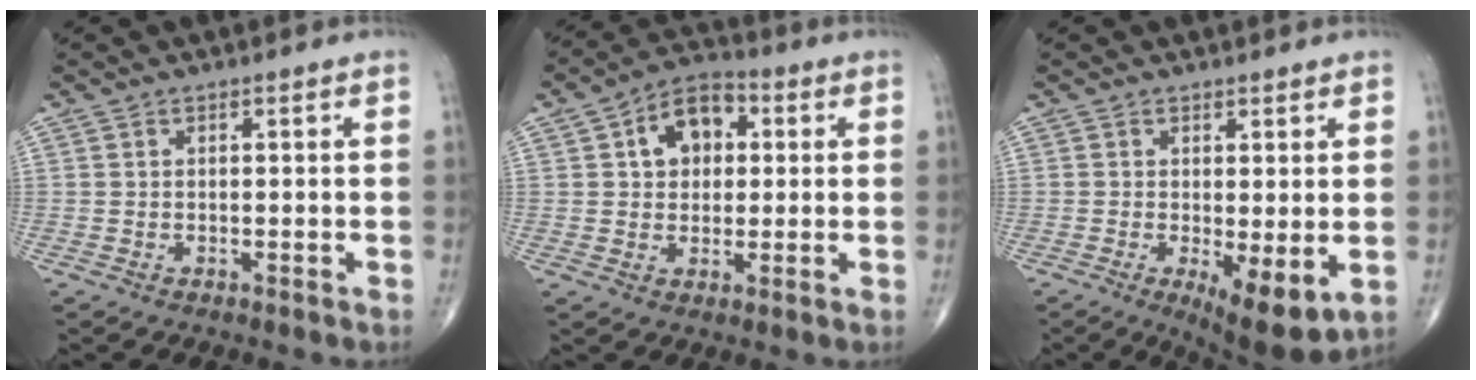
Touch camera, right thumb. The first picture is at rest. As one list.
[{"total": 9.8, "force": [2.4, 6.9, 6.6], "torque": [-0.079, 0.014, 0.030]}, {"total": 8.2, "force": [-1.6, 2.7, 7.6], "torque": [-0.113, -0.025, -0.017]}]